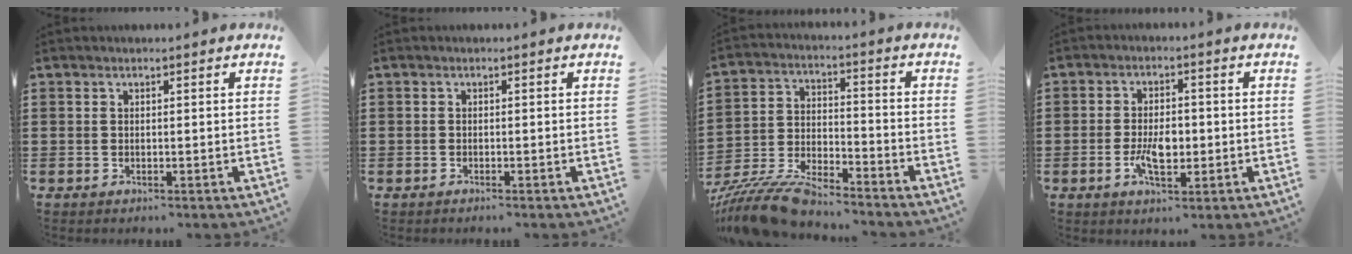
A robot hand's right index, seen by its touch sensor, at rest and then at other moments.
{"total": 0.6, "force": [-0.6, -0.1, 0.1], "torque": [-0.003, -0.002, -0.013]}
{"total": 10.3, "force": [-9.6, 1.3, 3.5], "torque": [-0.081, 0.015, -0.190]}
{"total": 5.3, "force": [-1.2, 2.5, 4.5], "torque": [-0.092, 0.002, -0.023]}